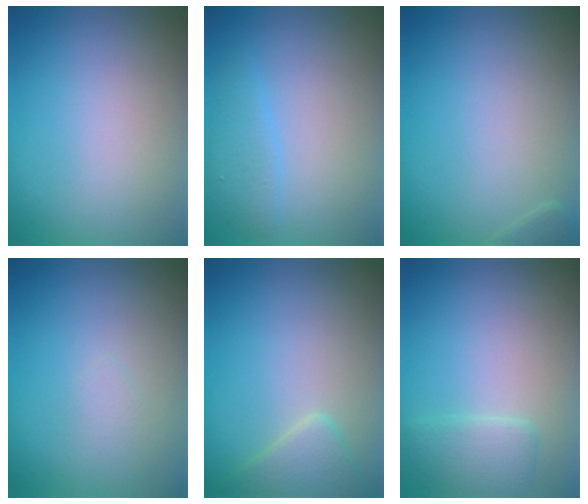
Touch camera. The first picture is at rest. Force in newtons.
{"total": 1.7, "press": 1.7, "slide": 0.2}
{"total": 0.7, "press": 0.7, "slide": 0.0}
{"total": 0.6, "press": 0.6, "slide": 0.1}
{"total": 2.3, "press": 2.3, "slide": 0.1}
{"total": 2.0, "press": 2.0, "slide": 0.3}